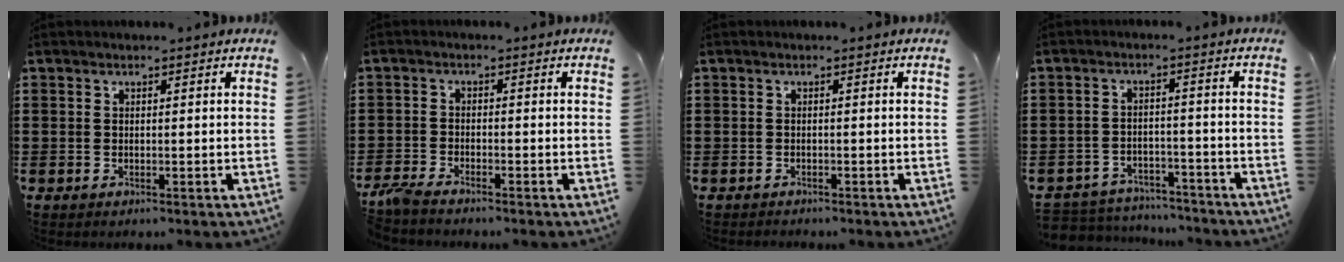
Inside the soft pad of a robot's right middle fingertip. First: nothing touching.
{"total": 2.5, "force": [-2.3, 0.2, 1.1], "torque": [-0.041, -0.004, -0.053]}
{"total": 0.6, "force": [-0.6, 0.2, -0.1], "torque": [0.002, 0.003, -0.014]}
{"total": 4.3, "force": [-4.3, 0.8, -0.1], "torque": [-0.011, 0.004, -0.094]}